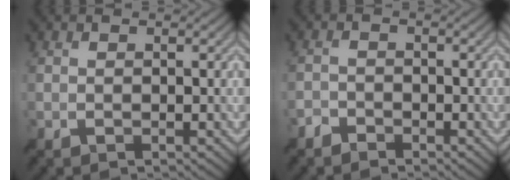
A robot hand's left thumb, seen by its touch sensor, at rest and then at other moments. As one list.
[{"total": 1.7, "force": [-1.5, 0.8, 0.2], "torque": [-0.002, 0.004, -0.038]}]